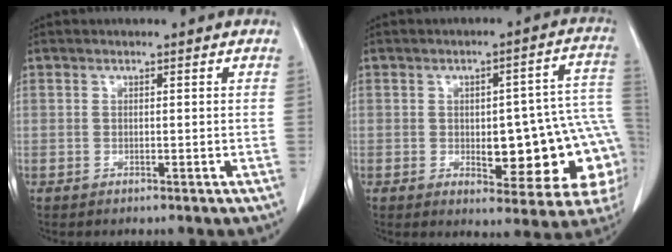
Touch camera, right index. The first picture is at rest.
{"total": 17.2, "force": [-3.0, 5.7, 15.9], "torque": [-0.127, 0.038, -0.018]}